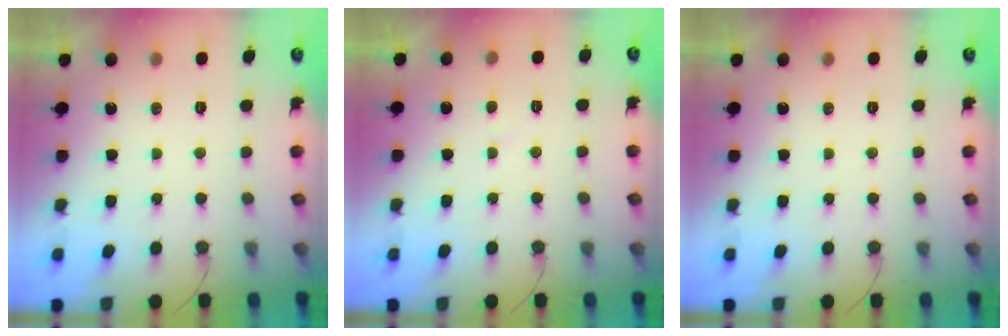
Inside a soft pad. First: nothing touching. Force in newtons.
{"total": 1.3, "press": 1.3, "slide": 0.1}
{"total": 0.0}